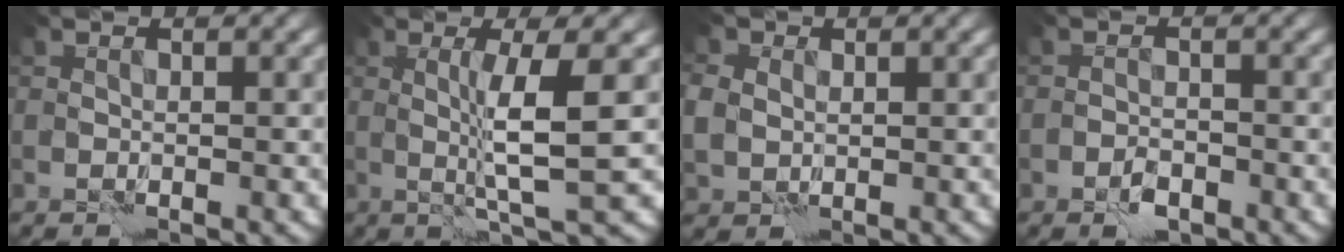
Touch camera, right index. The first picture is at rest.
{"total": 4.7, "force": [0.7, 0.2, 4.6], "torque": [-0.081, -0.003, 0.015]}
{"total": 3.7, "force": [1.2, 3.0, 1.8], "torque": [-0.048, 0.015, 0.012]}
{"total": 1.5, "force": [-1.0, 0.7, 0.9], "torque": [-0.012, 0.001, -0.019]}